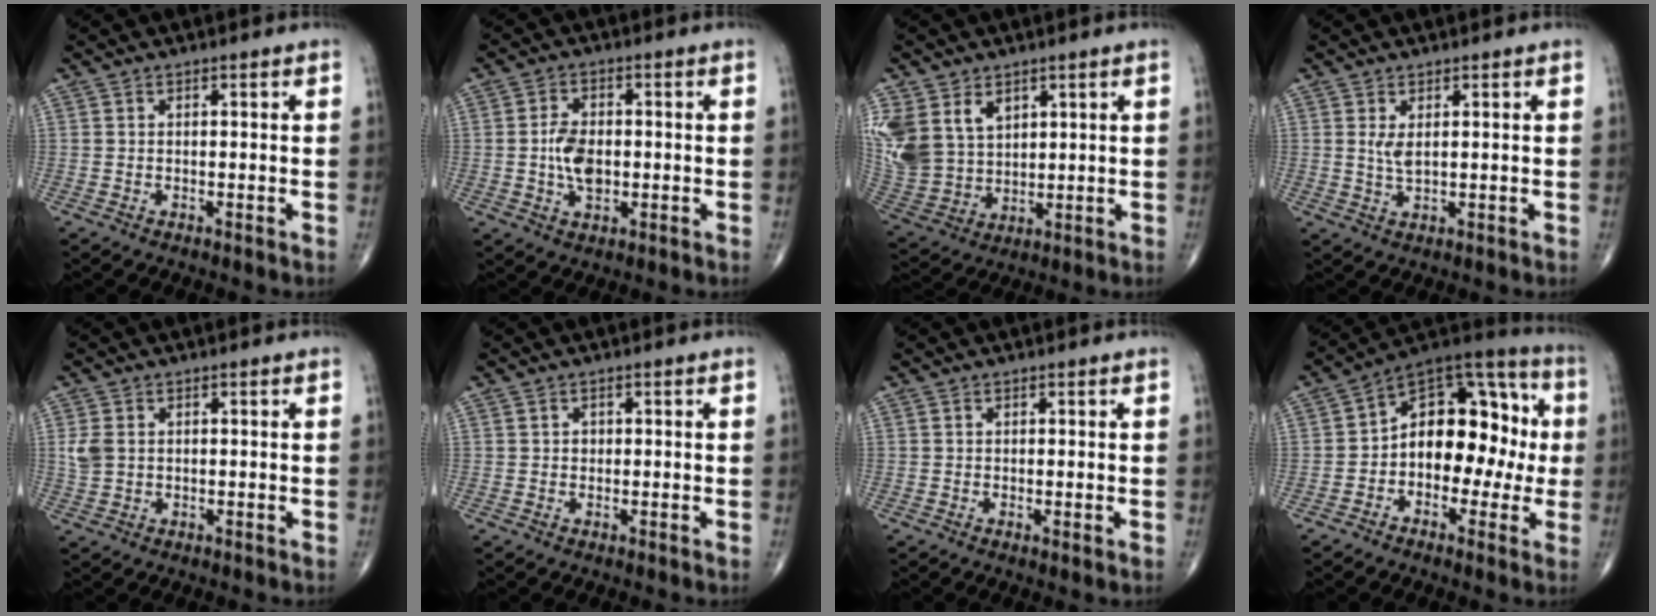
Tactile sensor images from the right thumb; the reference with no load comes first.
{"total": 6.4, "force": [-0.5, 3.9, 5.0], "torque": [-0.086, 0.001, -0.010]}
{"total": 16.9, "force": [6.5, 12.5, 9.3], "torque": [-0.216, -0.002, 0.152]}
{"total": 2.5, "force": [0.8, 1.0, 2.2], "torque": [-0.041, -0.008, 0.020]}
{"total": 3.2, "force": [0.5, 2.4, 2.0], "torque": [-0.043, 0.002, 0.013]}
{"total": 1.0, "force": [0.1, 0.8, 0.4], "torque": [-0.003, 0.002, 0.002]}
{"total": 0.8, "force": [0.0, 0.1, 0.8], "torque": [-0.017, -0.005, -0.001]}
{"total": 17.2, "force": [-0.8, 11.0, 13.2], "torque": [-0.144, 0.057, -0.025]}